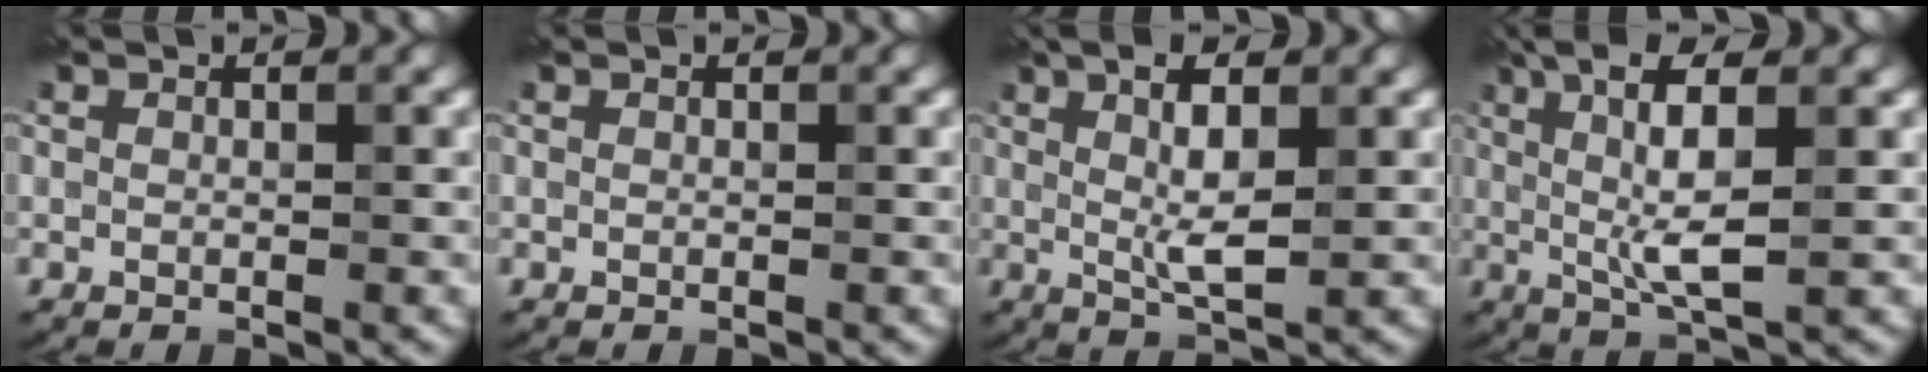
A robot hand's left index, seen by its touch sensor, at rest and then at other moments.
{"total": 0.0}
{"total": 5.0, "force": [1.2, 1.3, 4.6], "torque": [-0.084, -0.001, 0.023]}
{"total": 6.8, "force": [1.6, 1.3, 6.4], "torque": [-0.119, 0.002, 0.028]}